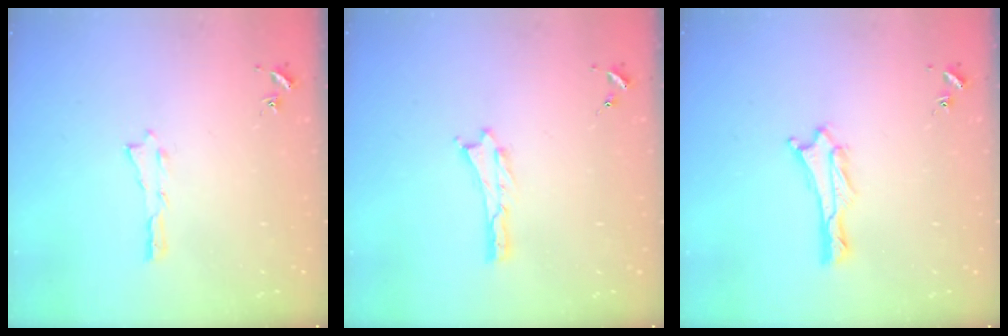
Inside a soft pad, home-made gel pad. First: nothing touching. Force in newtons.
{"total": 0.0}
{"total": 1.9, "press": 1.9, "slide": 0.1}